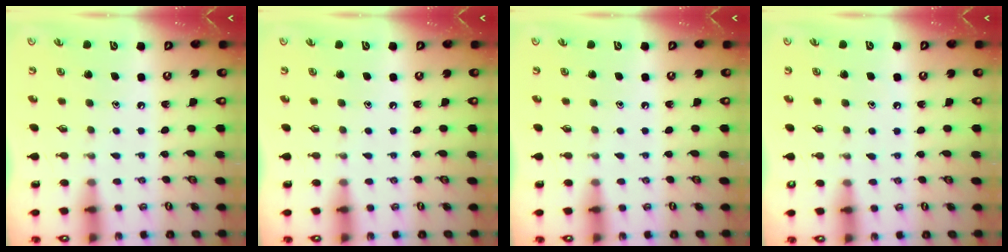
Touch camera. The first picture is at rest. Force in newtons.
{"total": 0.0}
{"total": 0.0}
{"total": 4.9, "press": 4.9, "slide": 0.7}